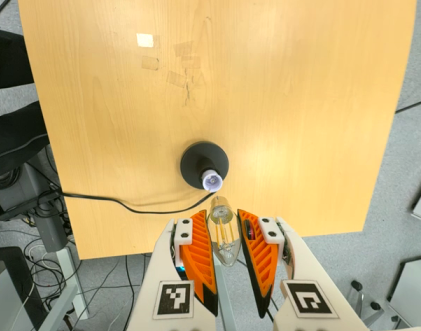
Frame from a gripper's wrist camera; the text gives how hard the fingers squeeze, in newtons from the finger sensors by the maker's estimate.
{"total": 12.9, "left": 14.2, "right": 11.7}